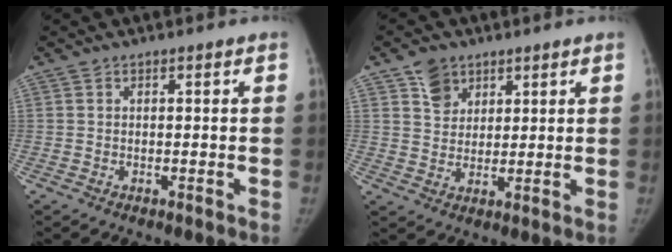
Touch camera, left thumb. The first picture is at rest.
{"total": 5.3, "force": [3.2, 3.9, 1.5], "torque": [-0.002, -0.029, 0.059]}